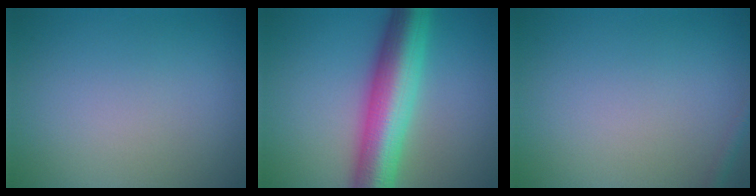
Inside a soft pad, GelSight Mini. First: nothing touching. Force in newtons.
{"total": 9.6, "press": 9.6, "slide": 0.2}
{"total": 0.8, "press": 0.8, "slide": 0.1}